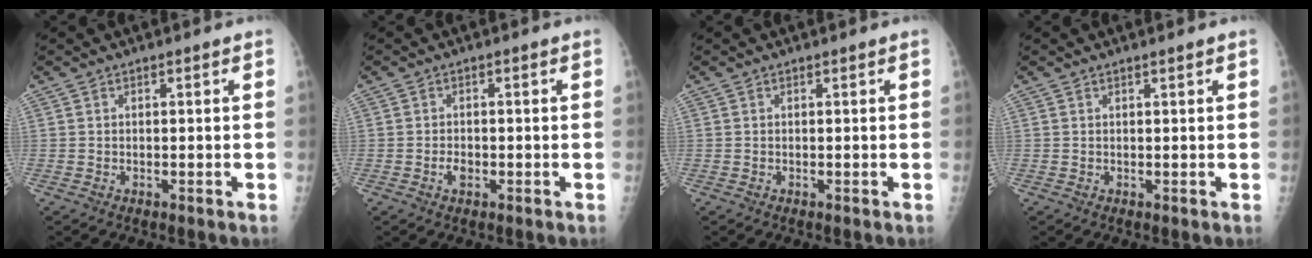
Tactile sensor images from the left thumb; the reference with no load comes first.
{"total": 2.0, "force": [-0.8, 1.2, 1.3], "torque": [-0.020, 0.004, -0.014]}
{"total": 0.0}
{"total": 0.5, "force": [0.4, 0.0, 0.4], "torque": [-0.008, -0.001, 0.007]}